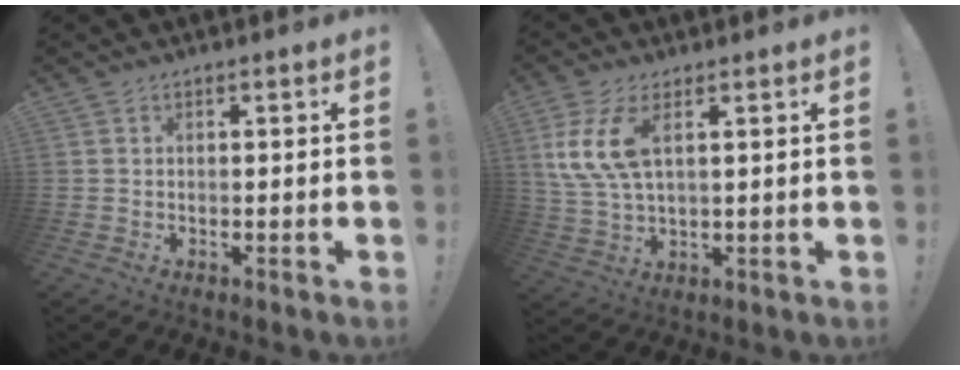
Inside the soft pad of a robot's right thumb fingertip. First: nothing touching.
{"total": 10.7, "force": [3.9, 5.0, 8.6], "torque": [-0.174, -0.012, 0.073]}